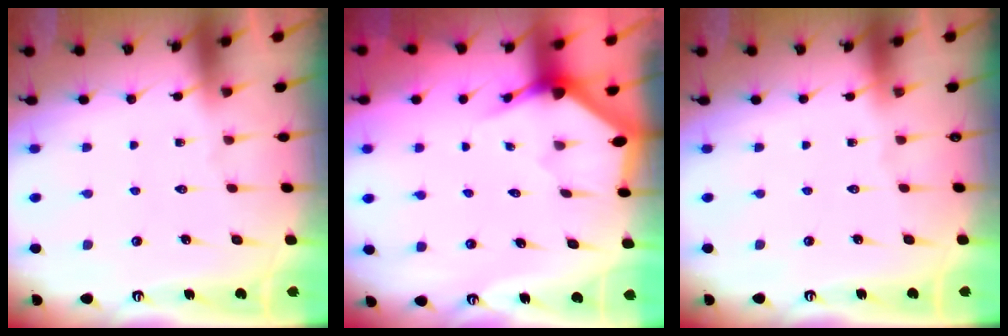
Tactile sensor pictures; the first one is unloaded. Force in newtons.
{"total": 2.9, "press": 2.9, "slide": 0.2}
{"total": 0.0}